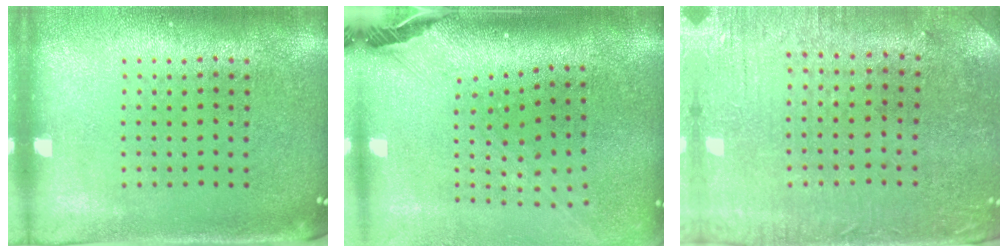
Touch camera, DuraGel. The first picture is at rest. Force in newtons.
{"total": 2.8, "press": 2.0, "slide": 1.9}
{"total": 0.7, "press": 0.6, "slide": 0.4}